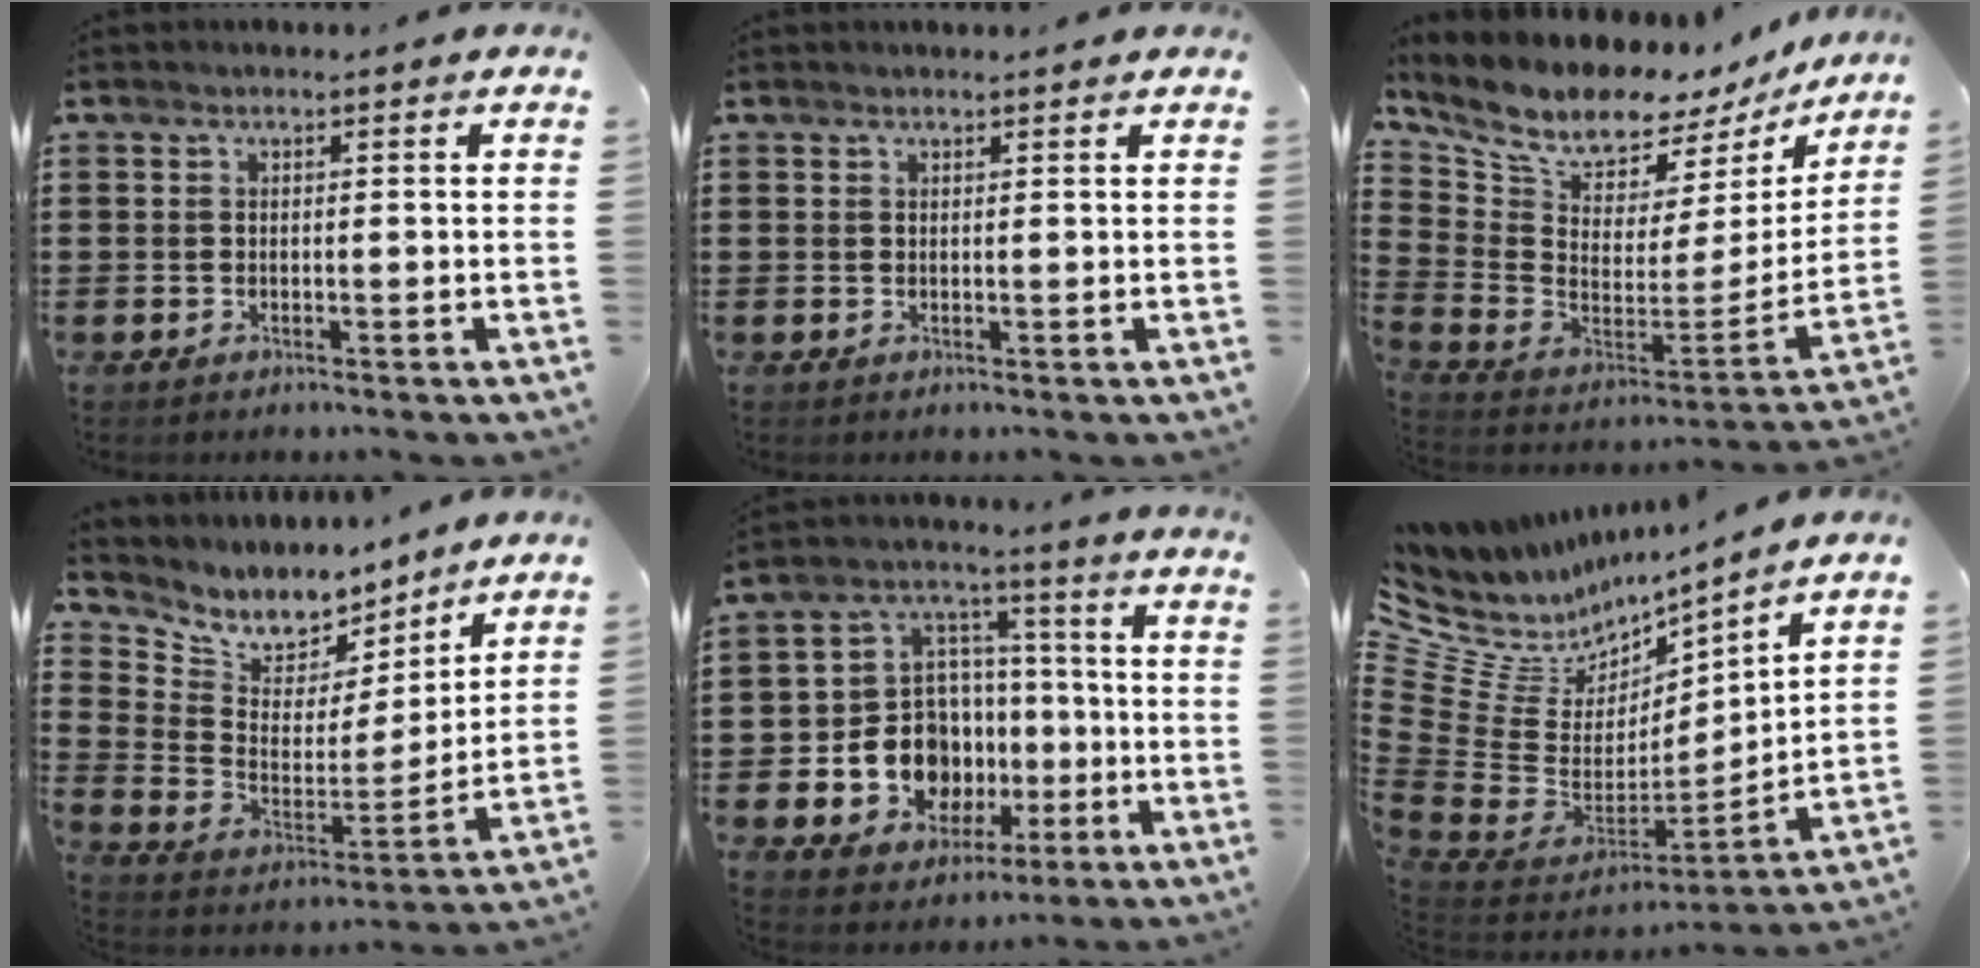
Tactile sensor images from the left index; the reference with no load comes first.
{"total": 0.6, "force": [0.6, 0.0, 0.1], "torque": [-0.005, 0.000, 0.012]}
{"total": 9.5, "force": [8.1, 3.3, 3.8], "torque": [-0.112, -0.058, 0.141]}
{"total": 6.9, "force": [6.0, 3.2, 0.8], "torque": [-0.059, -0.042, 0.109]}
{"total": 11.9, "force": [-3.0, 10.4, 4.9], "torque": [-0.132, 0.009, -0.046]}
{"total": 7.2, "force": [4.0, 5.7, 2.0], "torque": [-0.094, -0.046, 0.071]}